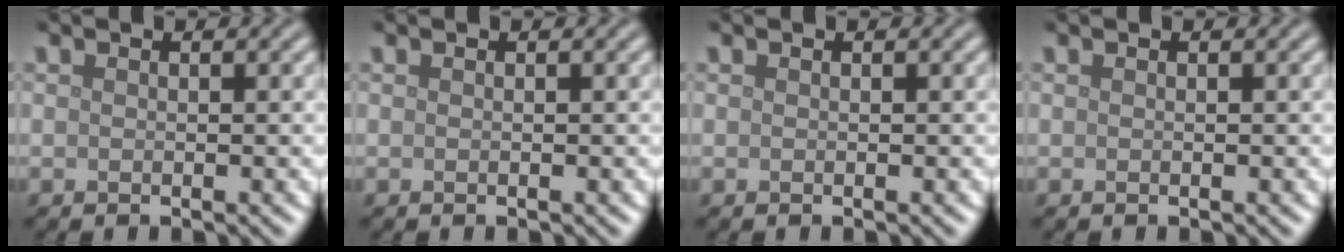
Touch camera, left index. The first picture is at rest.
{"total": 0.0}
{"total": 0.0}
{"total": 0.0}